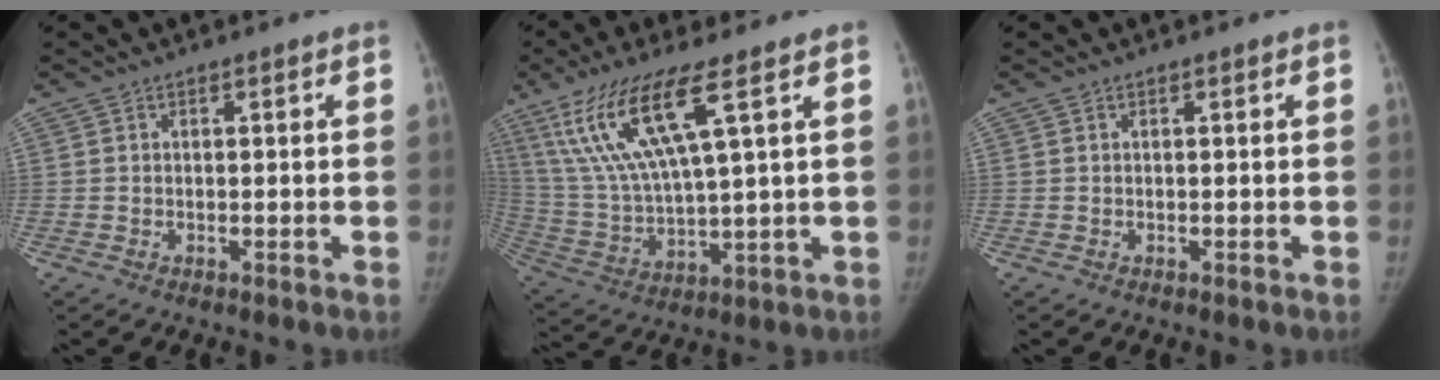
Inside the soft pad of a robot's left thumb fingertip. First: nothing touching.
{"total": 16.3, "force": [7.8, 3.0, 13.9], "torque": [-0.309, -0.029, 0.161]}
{"total": 0.0}